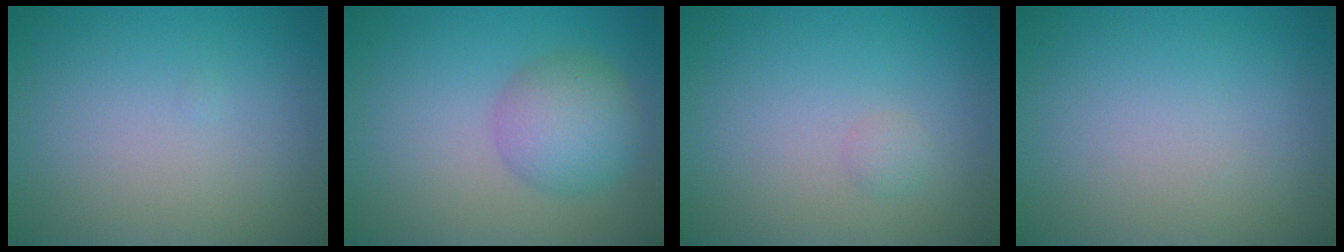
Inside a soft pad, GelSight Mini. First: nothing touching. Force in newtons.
{"total": 4.5, "press": 4.5, "slide": 0.1}
{"total": 0.8, "press": 0.8, "slide": 0.0}
{"total": 0.0}